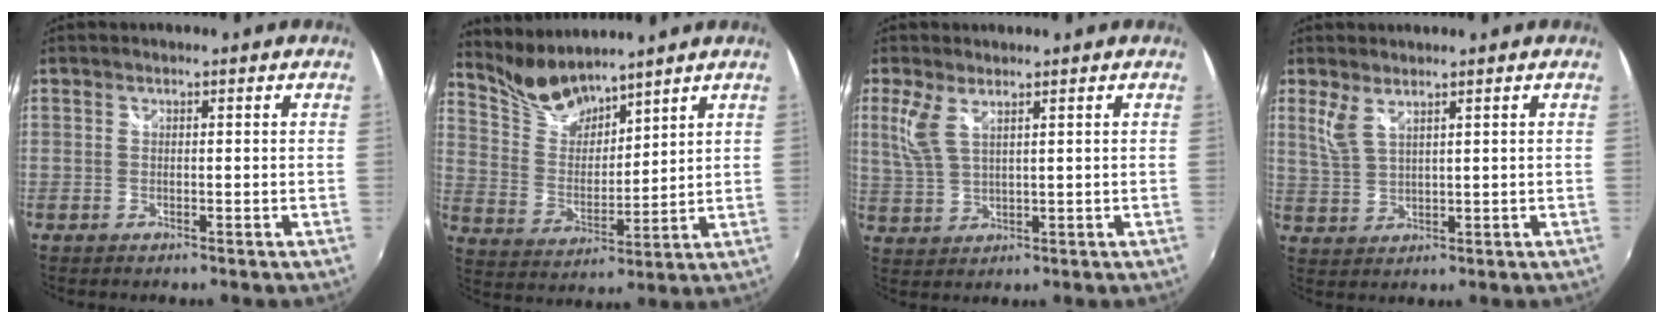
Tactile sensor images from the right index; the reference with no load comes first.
{"total": 9.2, "force": [8.6, 1.9, 2.5], "torque": [-0.053, -0.006, 0.180]}
{"total": 5.1, "force": [2.6, 1.8, 4.0], "torque": [-0.092, 0.000, 0.059]}
{"total": 3.8, "force": [2.5, 1.1, 2.6], "torque": [-0.056, -0.004, 0.054]}